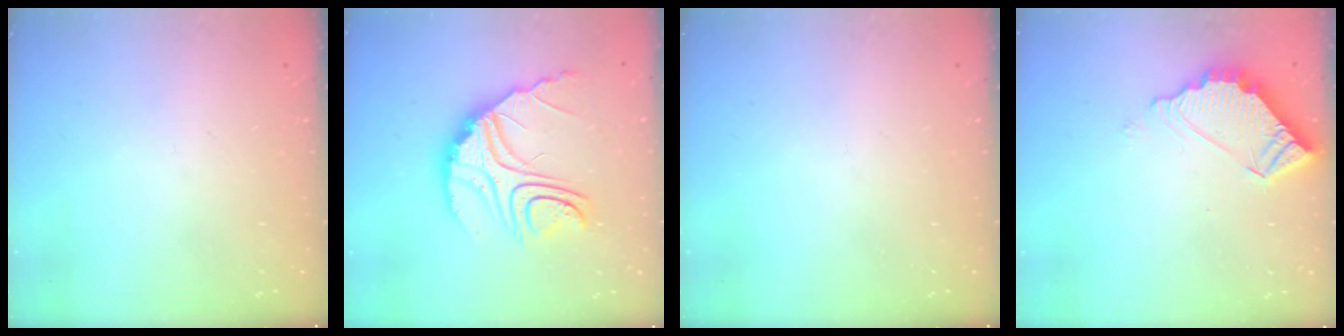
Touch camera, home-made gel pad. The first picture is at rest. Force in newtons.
{"total": 14.5, "press": 14.4, "slide": 0.9}
{"total": 0.0}
{"total": 7.2, "press": 7.2, "slide": 0.2}